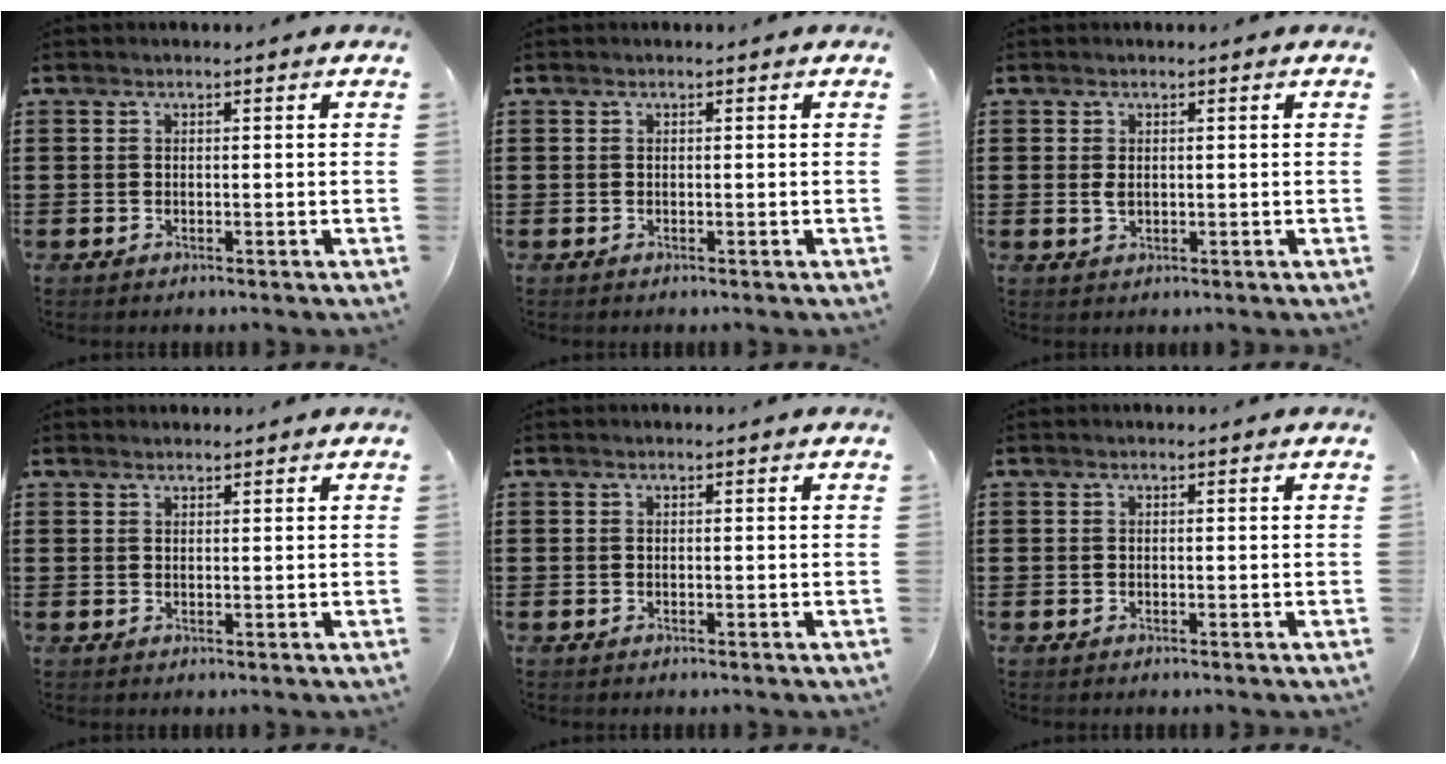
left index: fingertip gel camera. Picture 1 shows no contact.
{"total": 0.0}
{"total": 1.4, "force": [0.2, 0.8, 1.2], "torque": [-0.033, 0.001, 0.001]}
{"total": 1.0, "force": [1.0, 0.2, 0.1], "torque": [-0.003, 0.001, 0.020]}
{"total": 0.0}
{"total": 0.0}